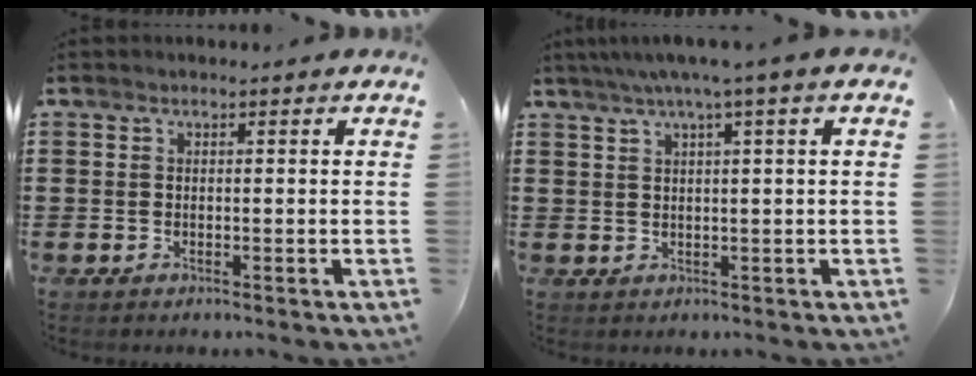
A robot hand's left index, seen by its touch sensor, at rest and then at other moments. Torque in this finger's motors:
{"motor_torque": [2.14, 0.00, 0.27, -0.09]}